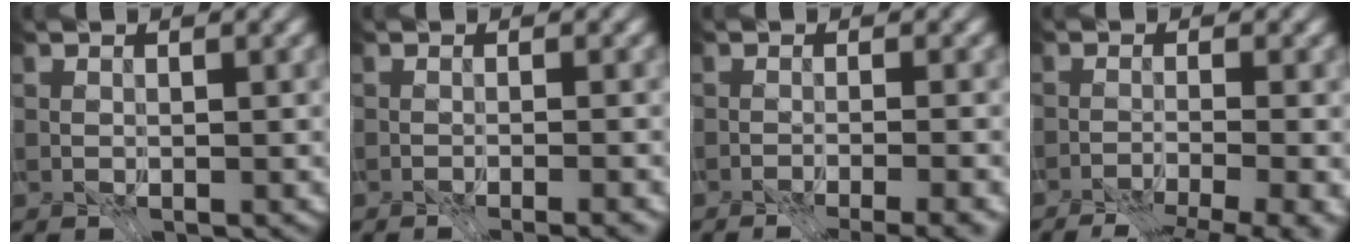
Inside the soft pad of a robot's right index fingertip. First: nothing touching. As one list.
[{"total": 2.9, "force": [-2.4, 0.4, 1.7], "torque": [-0.006, -0.013, -0.042]}, {"total": 6.6, "force": [-4.9, 1.9, 4.1], "torque": [-0.041, -0.014, -0.065]}, {"total": 10.5, "force": [-8.2, 2.2, 6.3], "torque": [-0.071, -0.019, -0.081]}]